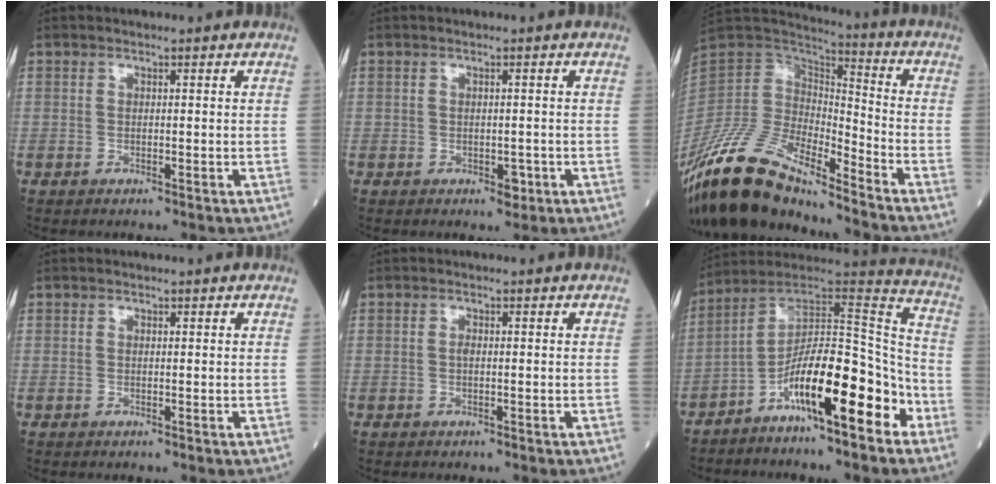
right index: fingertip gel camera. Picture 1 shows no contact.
{"total": 1.7, "force": [-0.6, 1.1, 1.1], "torque": [-0.011, 0.001, -0.004]}
{"total": 18.0, "force": [-14.6, 4.5, 9.6], "torque": [-0.196, 0.012, -0.276]}
{"total": 0.0}
{"total": 0.5, "force": [-0.1, 0.2, 0.5], "torque": [-0.013, 0.001, -0.002]}
{"total": 16.5, "force": [-8.1, 3.5, 14.0], "torque": [-0.224, 0.037, -0.132]}